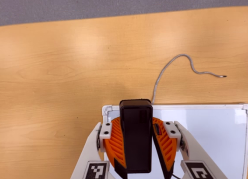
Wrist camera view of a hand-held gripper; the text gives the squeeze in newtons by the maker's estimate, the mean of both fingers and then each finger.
{"total": 10.1, "left": 9.7, "right": 10.6}